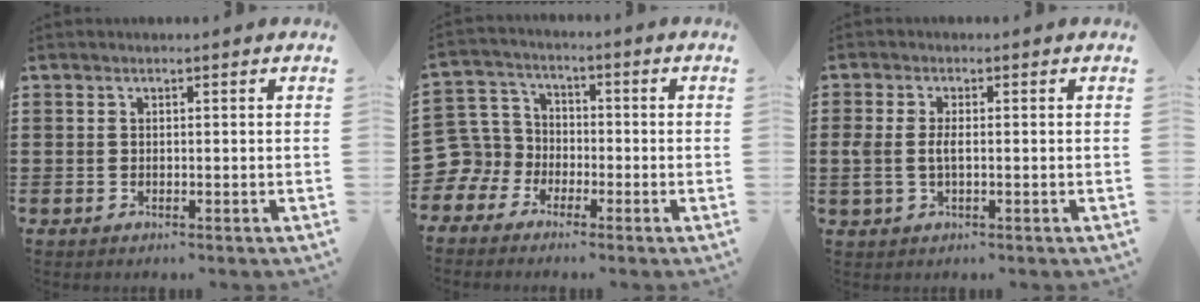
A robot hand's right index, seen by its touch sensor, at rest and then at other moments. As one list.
[{"total": 6.5, "force": [-2.1, 6.1, 0.9], "torque": [-0.079, -0.012, -0.051]}, {"total": 2.6, "force": [-0.2, 1.1, 2.4], "torque": [-0.060, -0.003, -0.009]}]